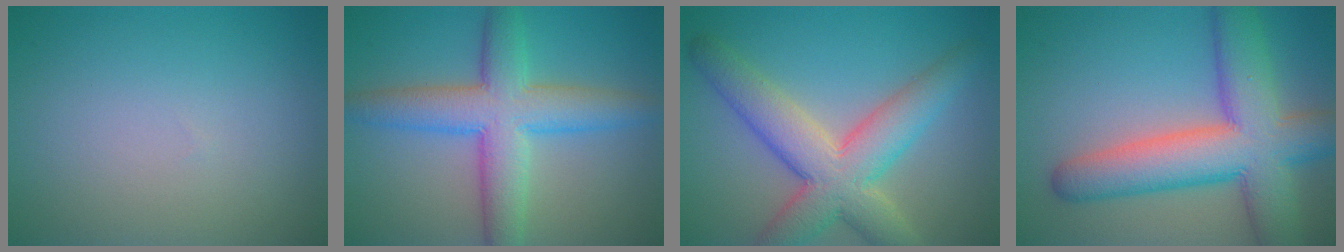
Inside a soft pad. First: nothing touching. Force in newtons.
{"total": 7.2, "press": 7.2, "slide": 0.1}
{"total": 7.8, "press": 7.8, "slide": 0.5}
{"total": 10.6, "press": 10.6, "slide": 0.5}